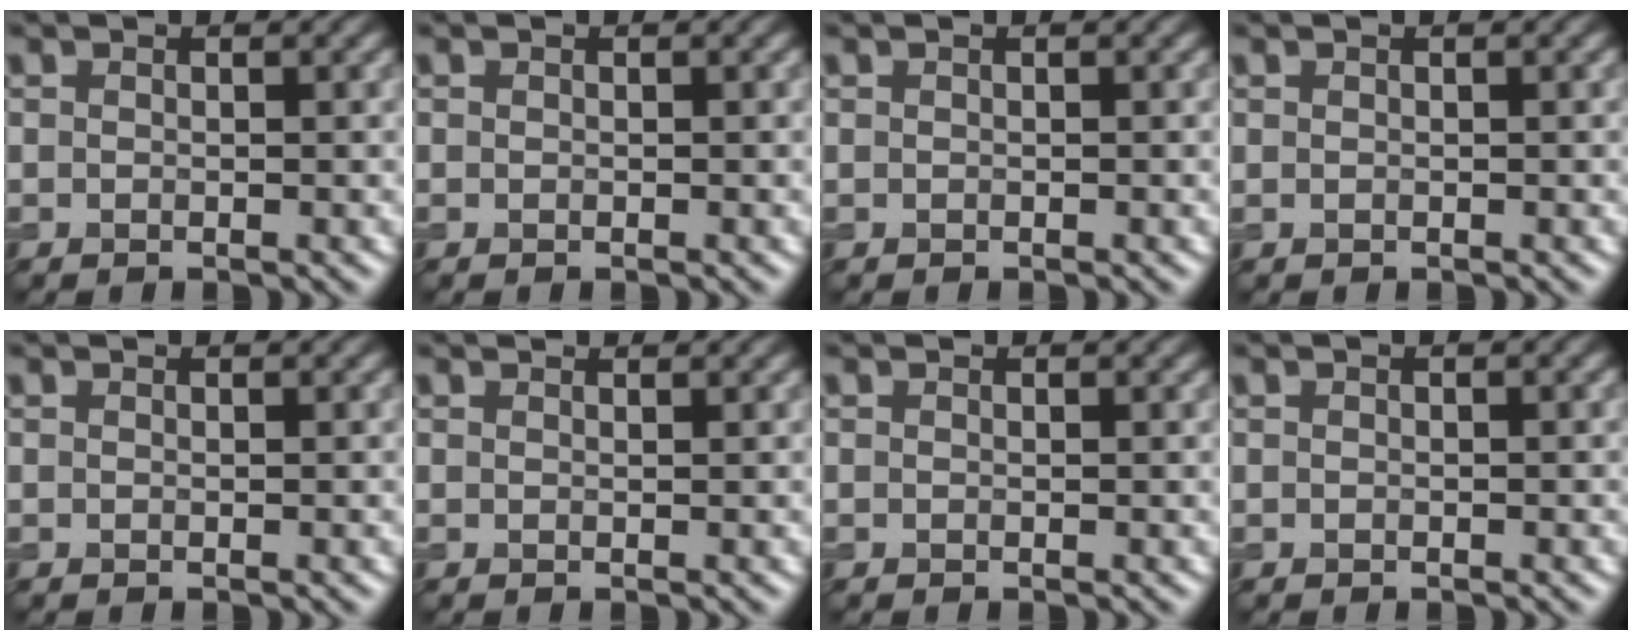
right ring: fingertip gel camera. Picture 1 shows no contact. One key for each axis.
{"total": 0.0}
{"total": 0.0}
{"total": 0.0}
{"total": 0.8, "fx": 0.8, "fy": 0.1, "fz": 0.2, "tx": -0.004, "ty": -0.003, "tz": 0.006}
{"total": 1.8, "fx": 1.6, "fy": 0.3, "fz": 0.6, "tx": -0.010, "ty": -0.001, "tz": 0.013}
{"total": 0.9, "fx": 0.9, "fy": 0.1, "fz": 0.2, "tx": -0.005, "ty": -0.004, "tz": 0.008}
{"total": 0.0}